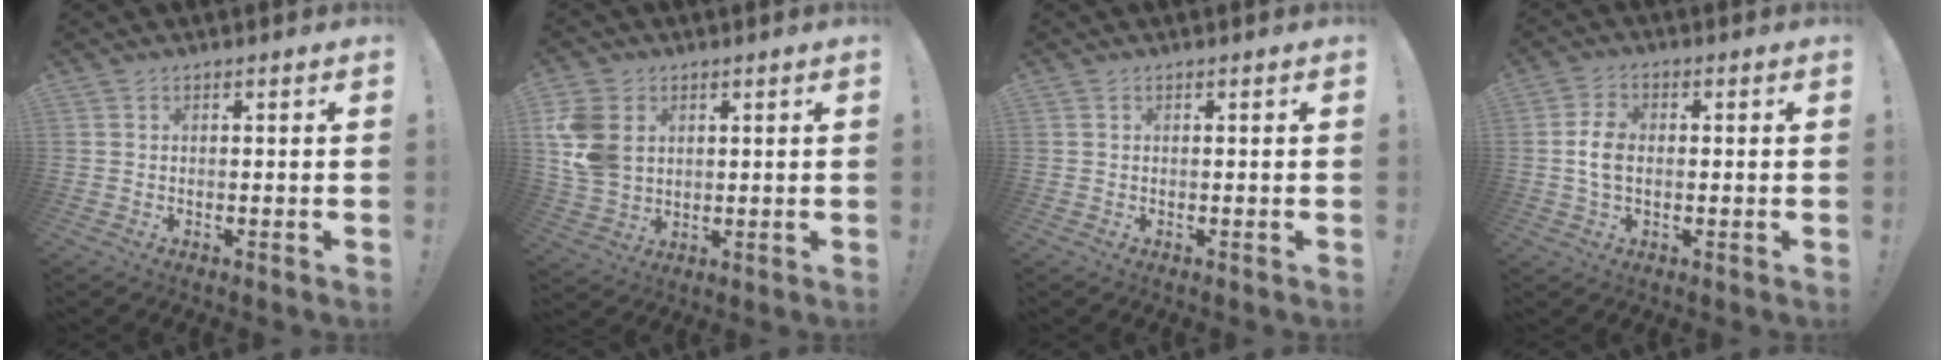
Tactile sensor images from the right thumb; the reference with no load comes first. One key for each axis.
{"total": 11.6, "fx": 3.3, "fy": 9.0, "fz": 6.6, "tx": -0.139, "ty": -0.004, "tz": 0.068}
{"total": 0.0}
{"total": 6.1, "fx": -0.5, "fy": 3.8, "fz": 4.7, "tx": -0.096, "ty": 0.006, "tz": -0.010}